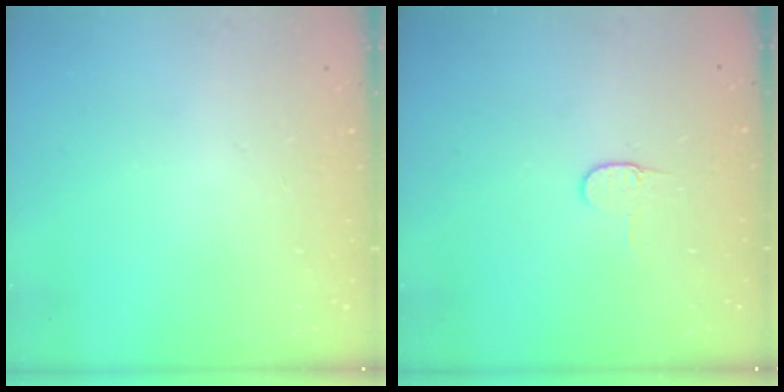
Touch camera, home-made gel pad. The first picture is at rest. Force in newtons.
{"total": 3.2, "press": 3.2, "slide": 0.3}